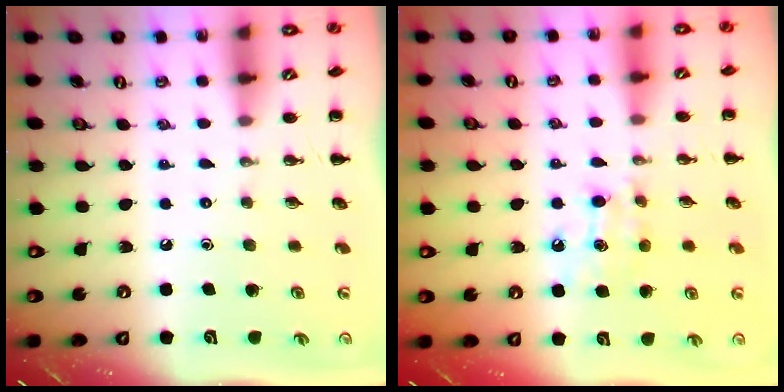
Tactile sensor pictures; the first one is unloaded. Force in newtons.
{"total": 7.1, "press": 7.0, "slide": 1.0}